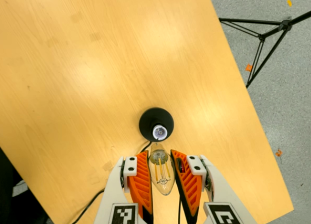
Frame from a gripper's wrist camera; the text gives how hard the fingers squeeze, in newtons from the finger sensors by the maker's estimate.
{"total": 15.2, "left": 15.2, "right": 15.1}